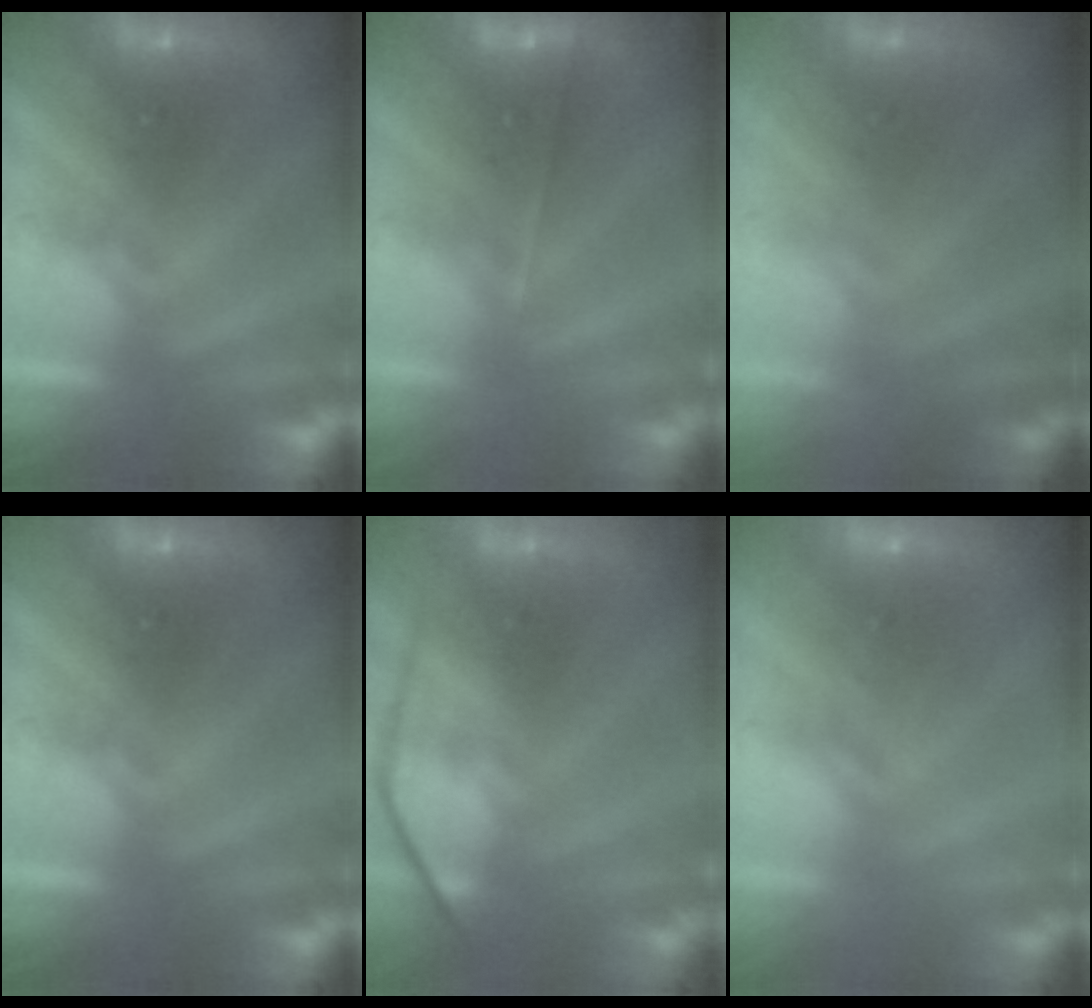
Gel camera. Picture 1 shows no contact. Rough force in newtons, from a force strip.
{"total": 1.8}
{"total": 2.9}
{"total": 0.0}
{"total": 4.4}
{"total": 4.7}